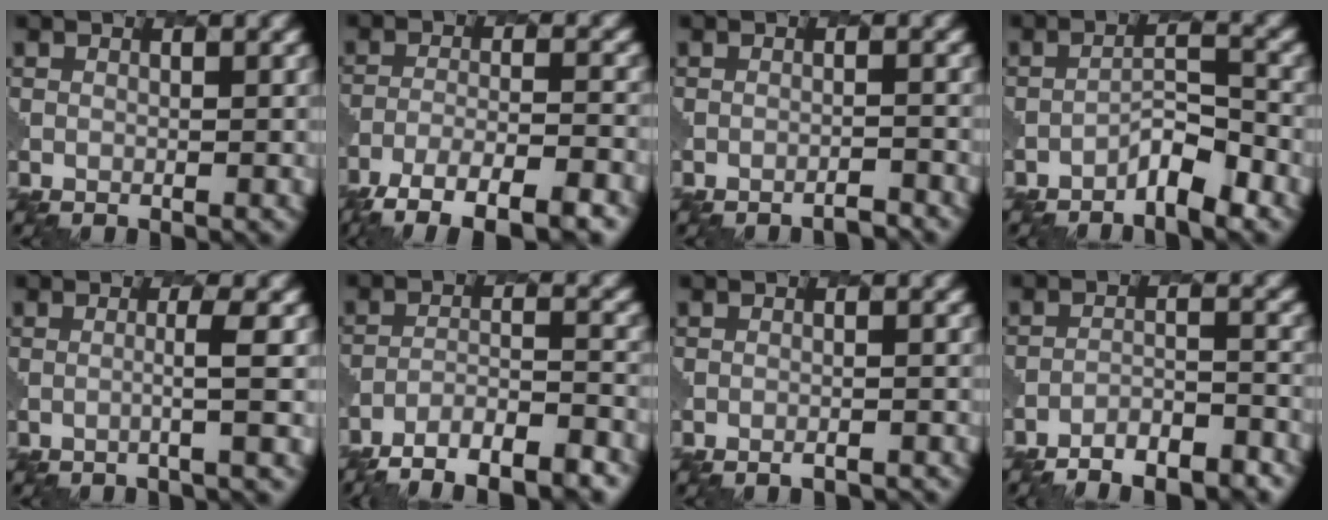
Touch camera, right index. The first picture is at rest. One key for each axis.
{"total": 7.8, "fx": -5.9, "fy": 1.8, "fz": 4.8, "tx": -0.081, "ty": -0.002, "tz": -0.107}
{"total": 2.0, "fx": -1.9, "fy": 0.1, "fz": 0.8, "tx": -0.003, "ty": 0.005, "tz": -0.037}
{"total": 2.9, "fx": -2.3, "fy": 0.5, "fz": 1.7, "tx": -0.032, "ty": 0.011, "tz": -0.047}
{"total": 1.5, "fx": -0.2, "fy": -0.1, "fz": 1.5, "tx": -0.020, "ty": 0.001, "tz": -0.024}
{"total": 9.9, "fx": -8.6, "fy": 2.4, "fz": 4.2, "tx": -0.060, "ty": -0.007, "tz": -0.121}
{"total": 2.6, "fx": -2.4, "fy": 0.6, "fz": 0.9, "tx": -0.002, "ty": 0.015, "tz": -0.033}
{"total": 7.5, "fx": -6.7, "fy": 1.8, "fz": 2.6, "tx": -0.040, "ty": -0.004, "tz": -0.100}